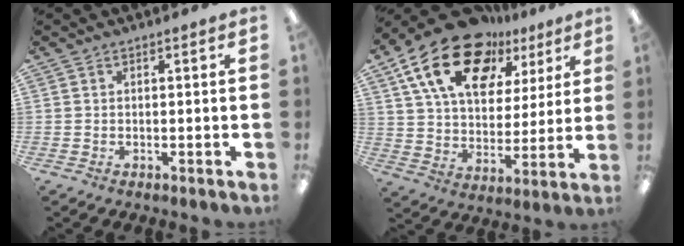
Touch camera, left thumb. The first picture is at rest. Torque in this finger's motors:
{"motor_torque": [0.60, 0.89, 1.80, -0.99, 0.28]}